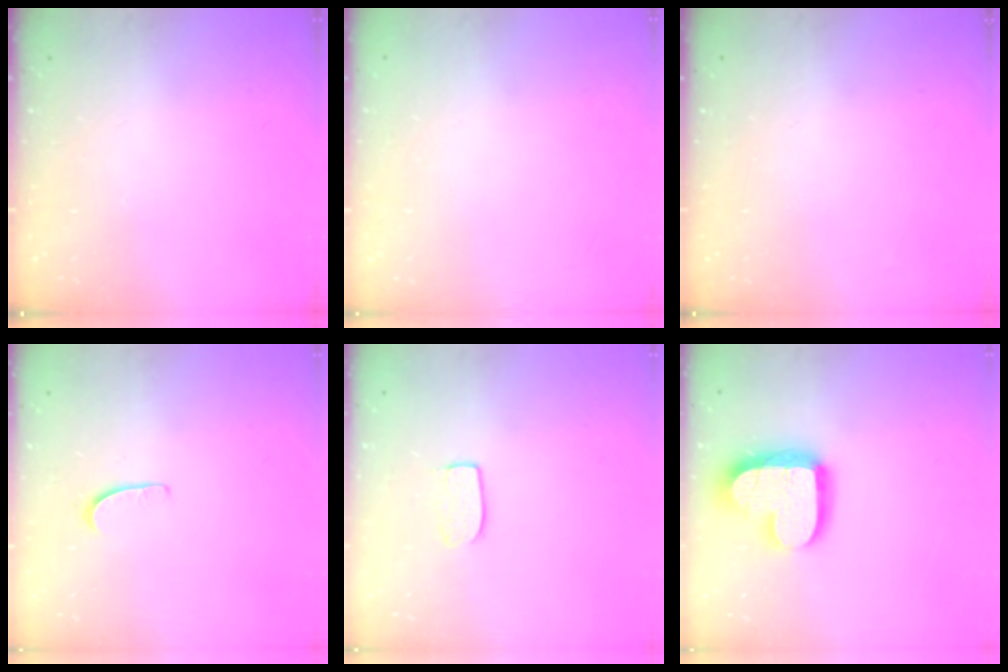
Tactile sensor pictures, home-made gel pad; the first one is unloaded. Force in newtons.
{"total": 0.0}
{"total": 0.0}
{"total": 5.1, "press": 5.1, "slide": 0.4}
{"total": 5.2, "press": 5.2, "slide": 0.3}
{"total": 17.0, "press": 16.9, "slide": 1.4}